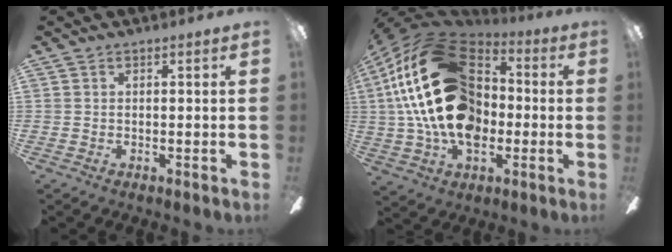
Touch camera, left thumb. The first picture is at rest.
{"total": 30.0, "force": [2.8, 20.2, 22.0], "torque": [-0.439, 0.021, 0.055]}